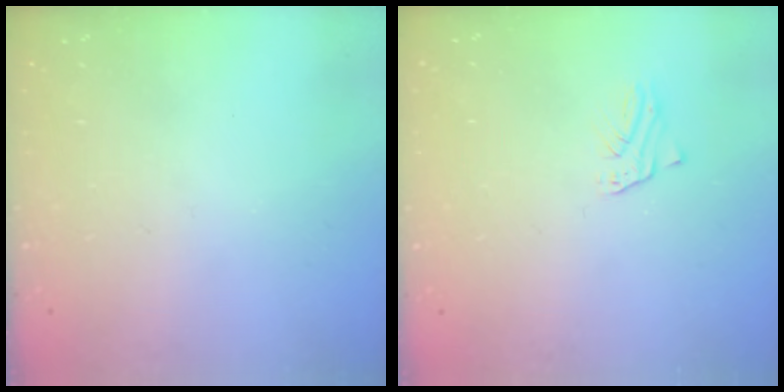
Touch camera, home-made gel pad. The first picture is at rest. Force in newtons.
{"total": 1.4, "press": 1.4, "slide": 0.0}